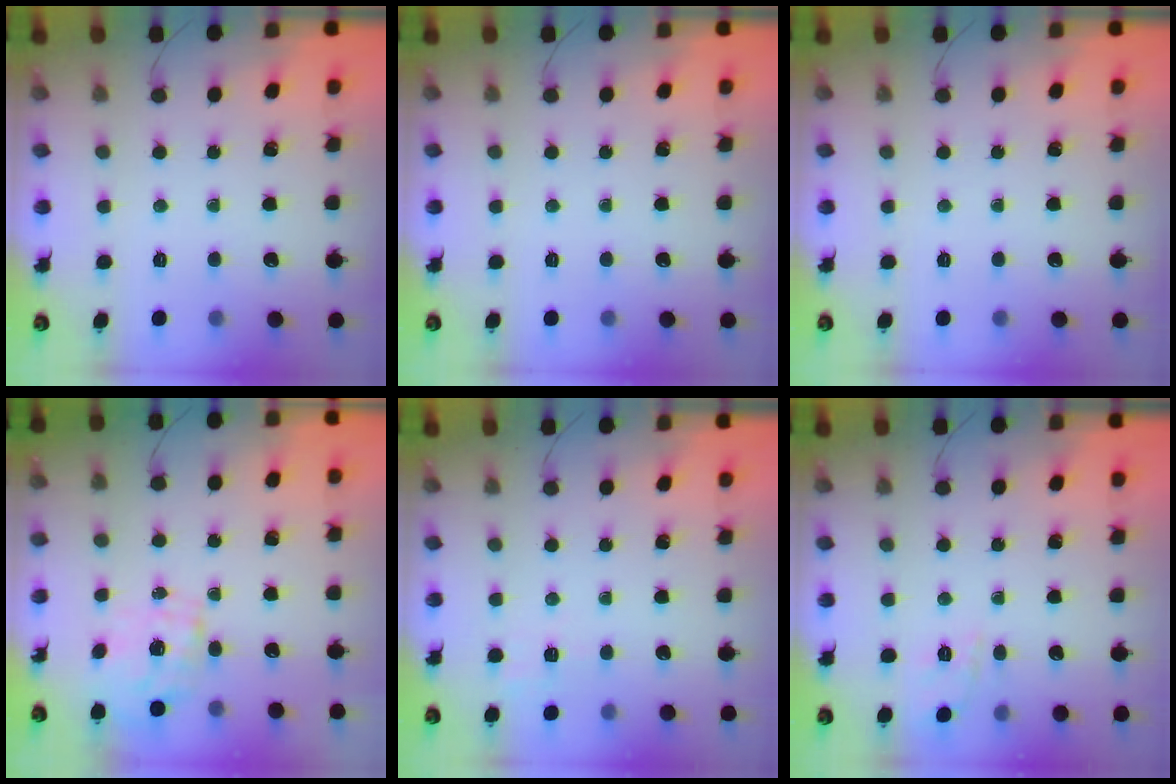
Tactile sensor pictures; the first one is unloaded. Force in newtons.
{"total": 0.0}
{"total": 0.0}
{"total": 0.9, "press": 0.7, "slide": 0.6}
{"total": 2.6, "press": 2.1, "slide": 1.6}
{"total": 1.9, "press": 0.3, "slide": 1.8}